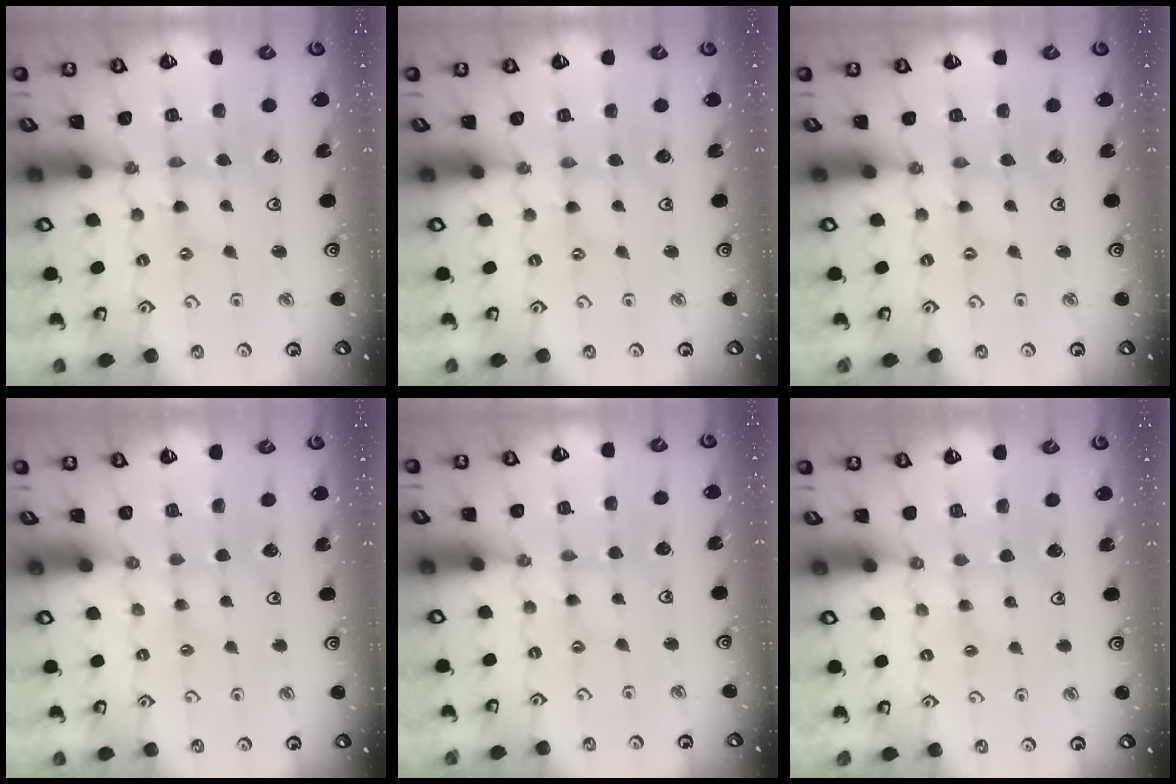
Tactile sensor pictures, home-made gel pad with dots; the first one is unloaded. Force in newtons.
{"total": 0.7, "press": 0.6, "slide": 0.3}
{"total": 0.0}
{"total": 1.9, "press": 1.9, "slide": 0.3}
{"total": 1.4, "press": 1.4, "slide": 0.3}
{"total": 1.6, "press": 1.5, "slide": 0.4}